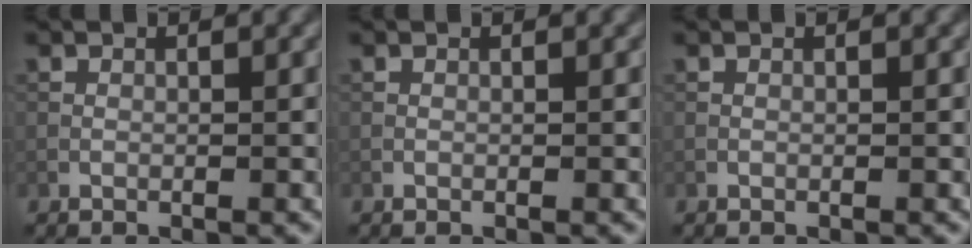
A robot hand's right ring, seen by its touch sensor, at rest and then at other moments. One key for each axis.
{"total": 0.0}
{"total": 0.0}